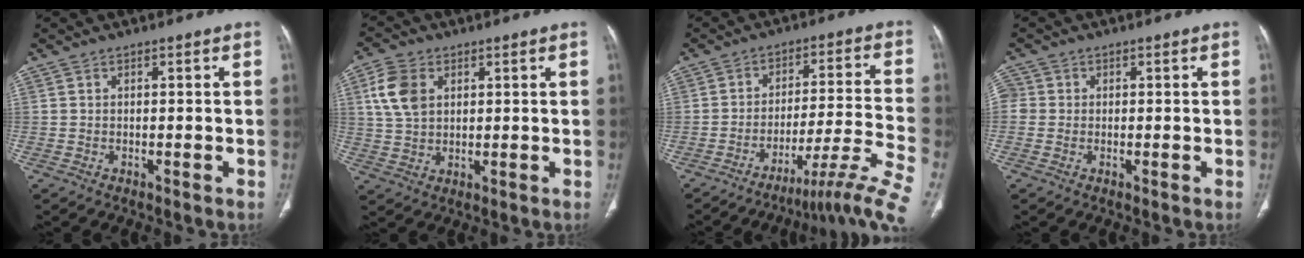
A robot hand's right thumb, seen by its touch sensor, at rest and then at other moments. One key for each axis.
{"total": 7.7, "fx": 2.5, "fy": 5.3, "fz": 4.9, "tx": -0.094, "ty": 0.000, "tz": 0.051}
{"total": 13.5, "fx": -9.8, "fy": -1.0, "fz": 9.3, "tx": -0.142, "ty": 0.074, "tz": -0.142}
{"total": 2.5, "fx": 0.1, "fy": 2.4, "fz": 0.7, "tx": -0.002, "ty": 0.008, "tz": 0.000}